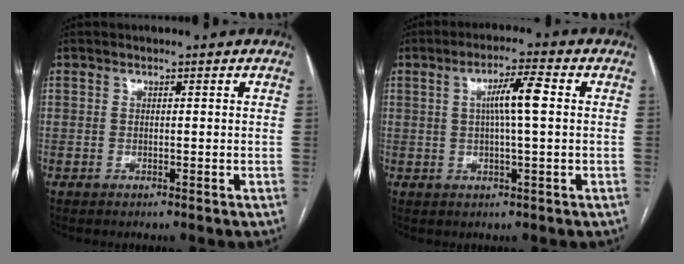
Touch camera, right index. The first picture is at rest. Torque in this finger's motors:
{"motor_torque": [0.85, 0.23, 0.32, 0.10]}